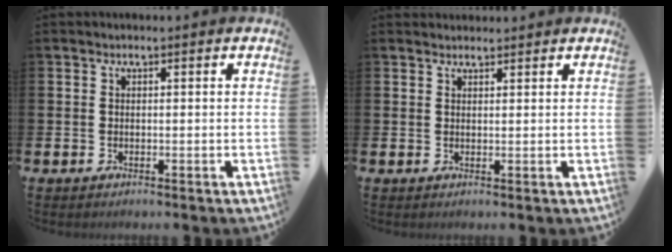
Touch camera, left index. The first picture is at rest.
{"total": 1.5, "force": [1.4, 0.3, 0.0], "torque": [0.009, -0.005, 0.024]}